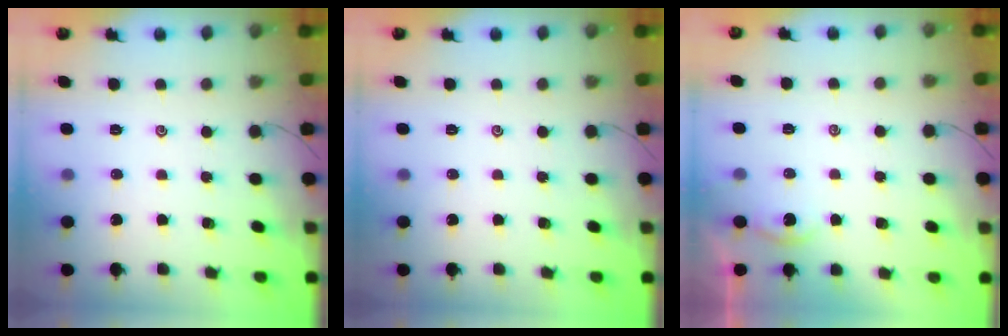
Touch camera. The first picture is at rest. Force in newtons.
{"total": 0.0}
{"total": 0.6, "press": 0.6, "slide": 0.2}